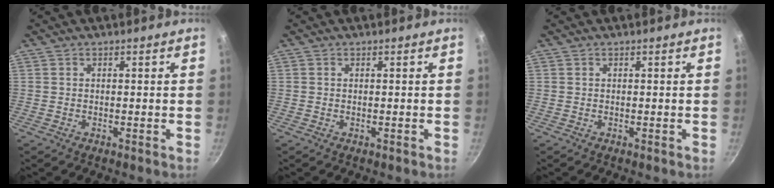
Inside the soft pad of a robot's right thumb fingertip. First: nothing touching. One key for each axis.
{"total": 0.0}
{"total": 0.0}